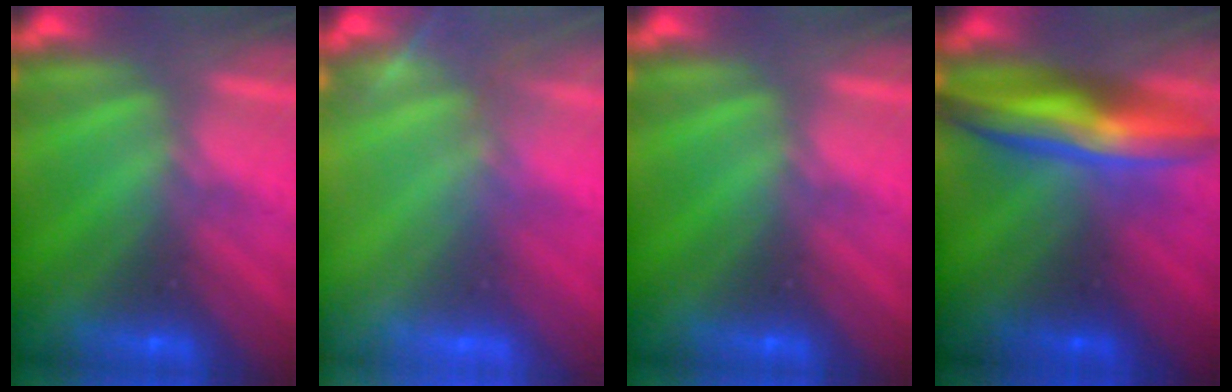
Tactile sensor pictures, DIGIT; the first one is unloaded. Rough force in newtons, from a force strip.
{"total": 2.9}
{"total": 0.0}
{"total": 7.4}